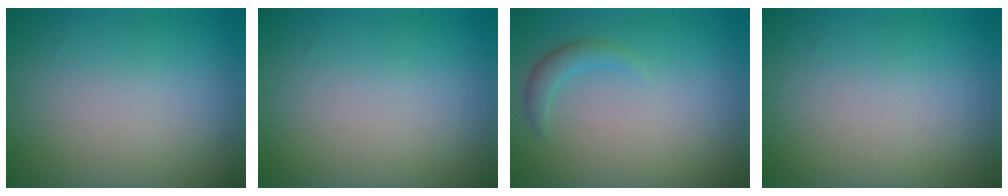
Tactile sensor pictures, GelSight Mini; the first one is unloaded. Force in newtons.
{"total": 0.0}
{"total": 1.5, "press": 1.5, "slide": 0.1}
{"total": 0.0}